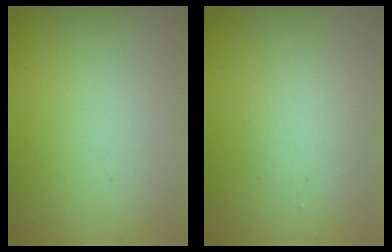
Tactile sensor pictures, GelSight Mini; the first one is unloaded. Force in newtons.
{"total": 1.8, "press": 1.8, "slide": 0.0}